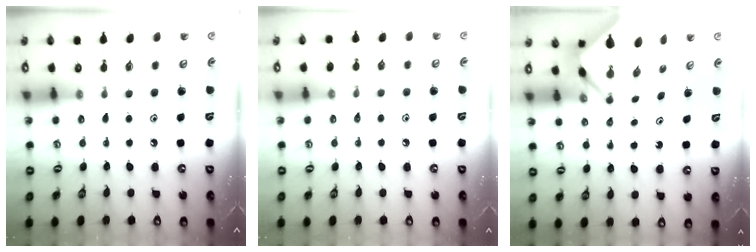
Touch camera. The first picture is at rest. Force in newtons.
{"total": 3.5, "press": 3.5, "slide": 0.6}
{"total": 2.6, "press": 2.6, "slide": 0.1}